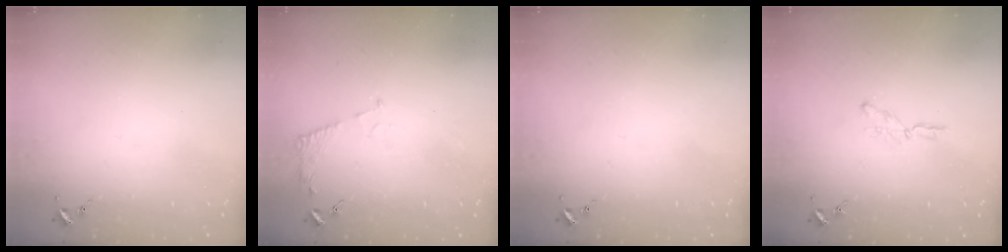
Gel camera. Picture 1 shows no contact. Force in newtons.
{"total": 5.1, "press": 5.1, "slide": 0.7}
{"total": 0.0}
{"total": 6.5, "press": 6.5, "slide": 0.4}